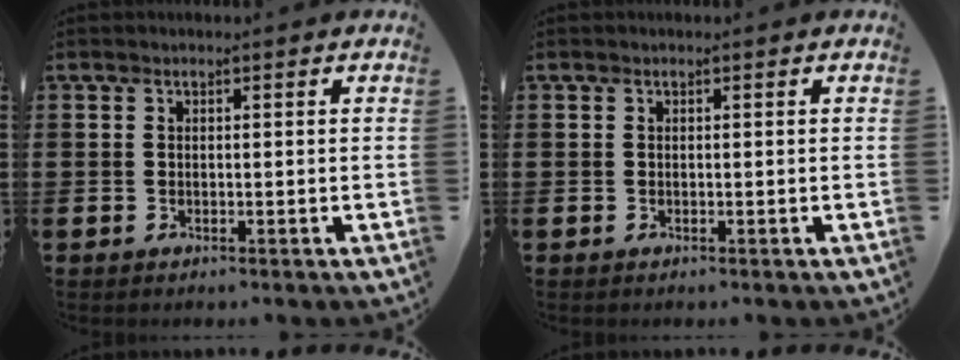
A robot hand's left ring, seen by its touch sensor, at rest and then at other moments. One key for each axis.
{"total": 0.0}